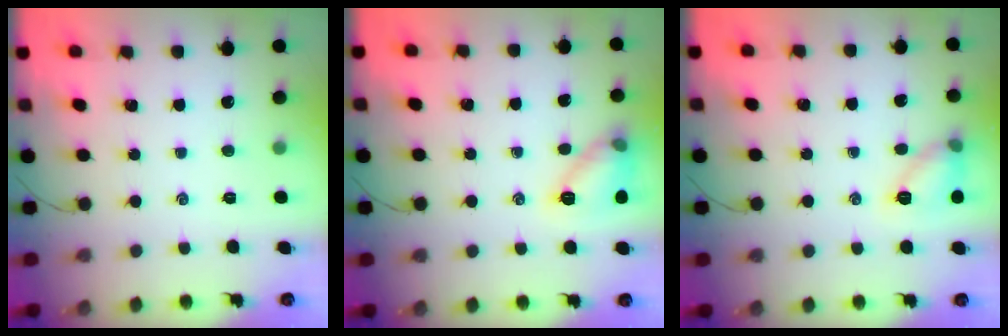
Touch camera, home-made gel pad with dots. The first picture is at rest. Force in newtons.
{"total": 11.3, "press": 11.2, "slide": 1.1}
{"total": 9.4, "press": 9.4, "slide": 0.7}